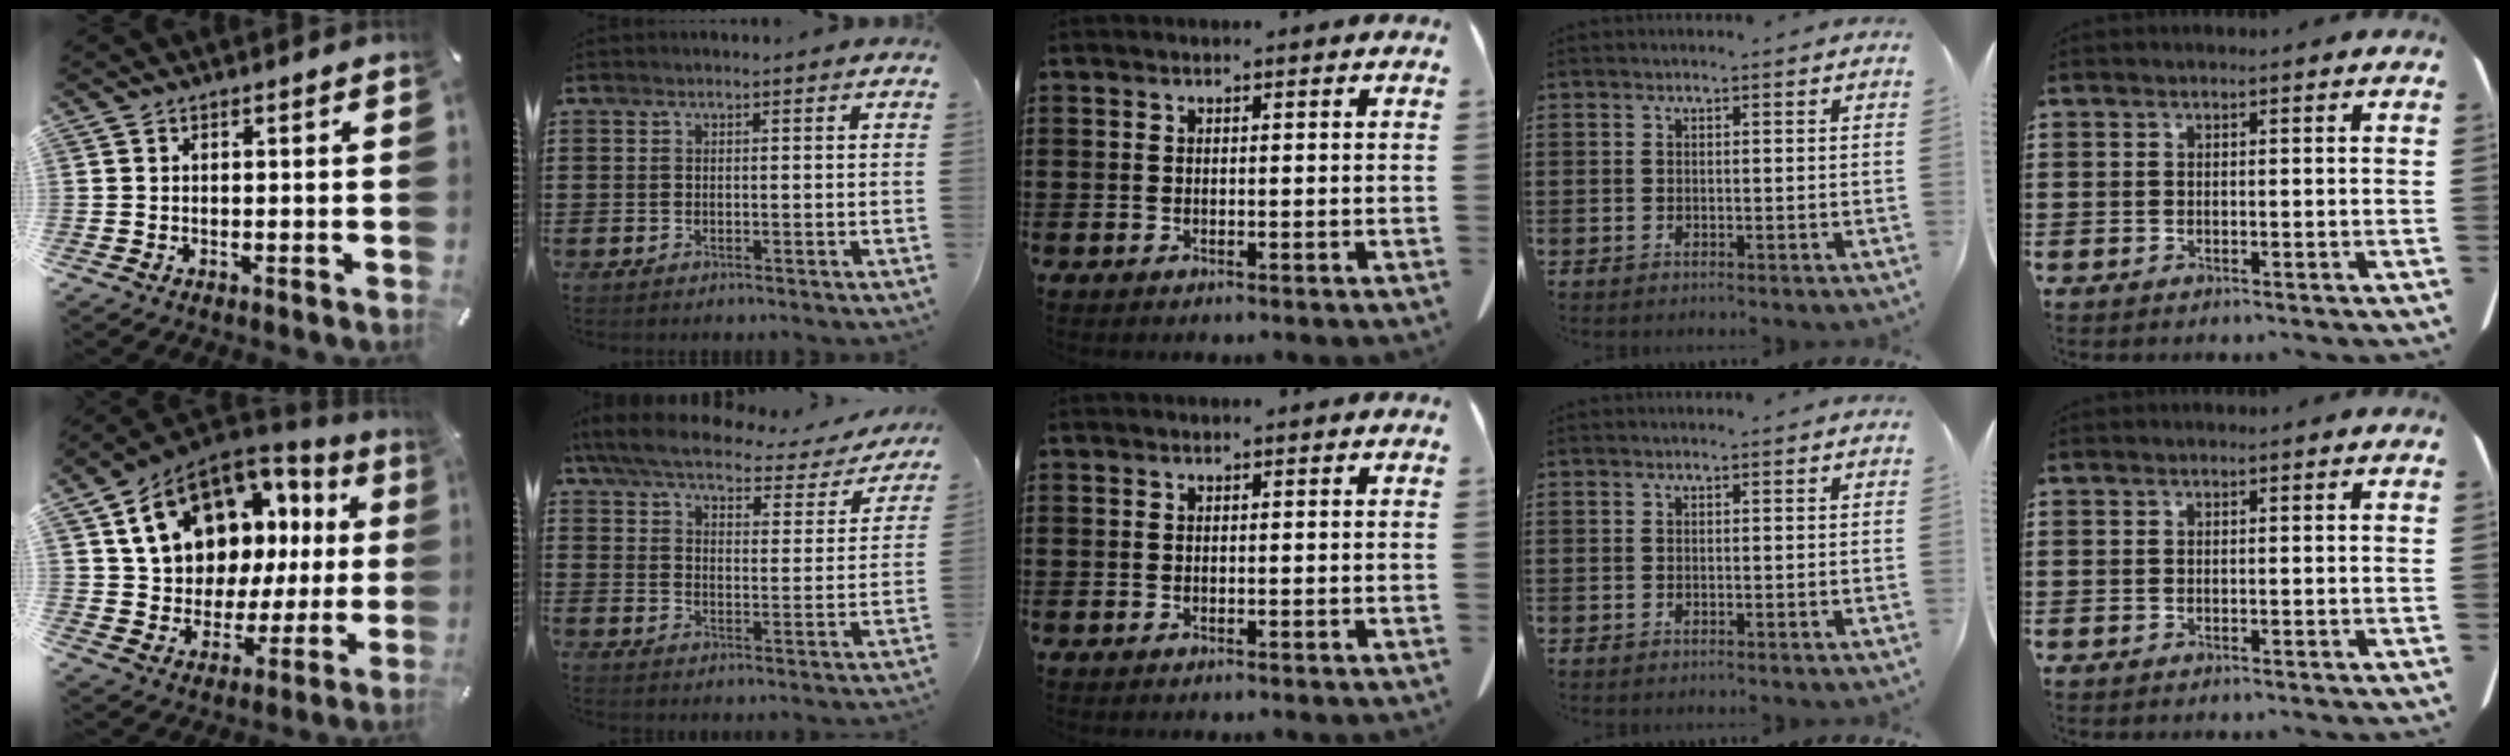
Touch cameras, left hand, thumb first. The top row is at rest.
{"thumb": {"total": 17.3, "force": [8.0, 12.7, 8.5], "torque": [-0.152, -0.043, 0.160]}, "index": {"total": 5.7, "force": [4.9, 1.1, 2.7], "torque": [-0.075, -0.024, 0.081]}}